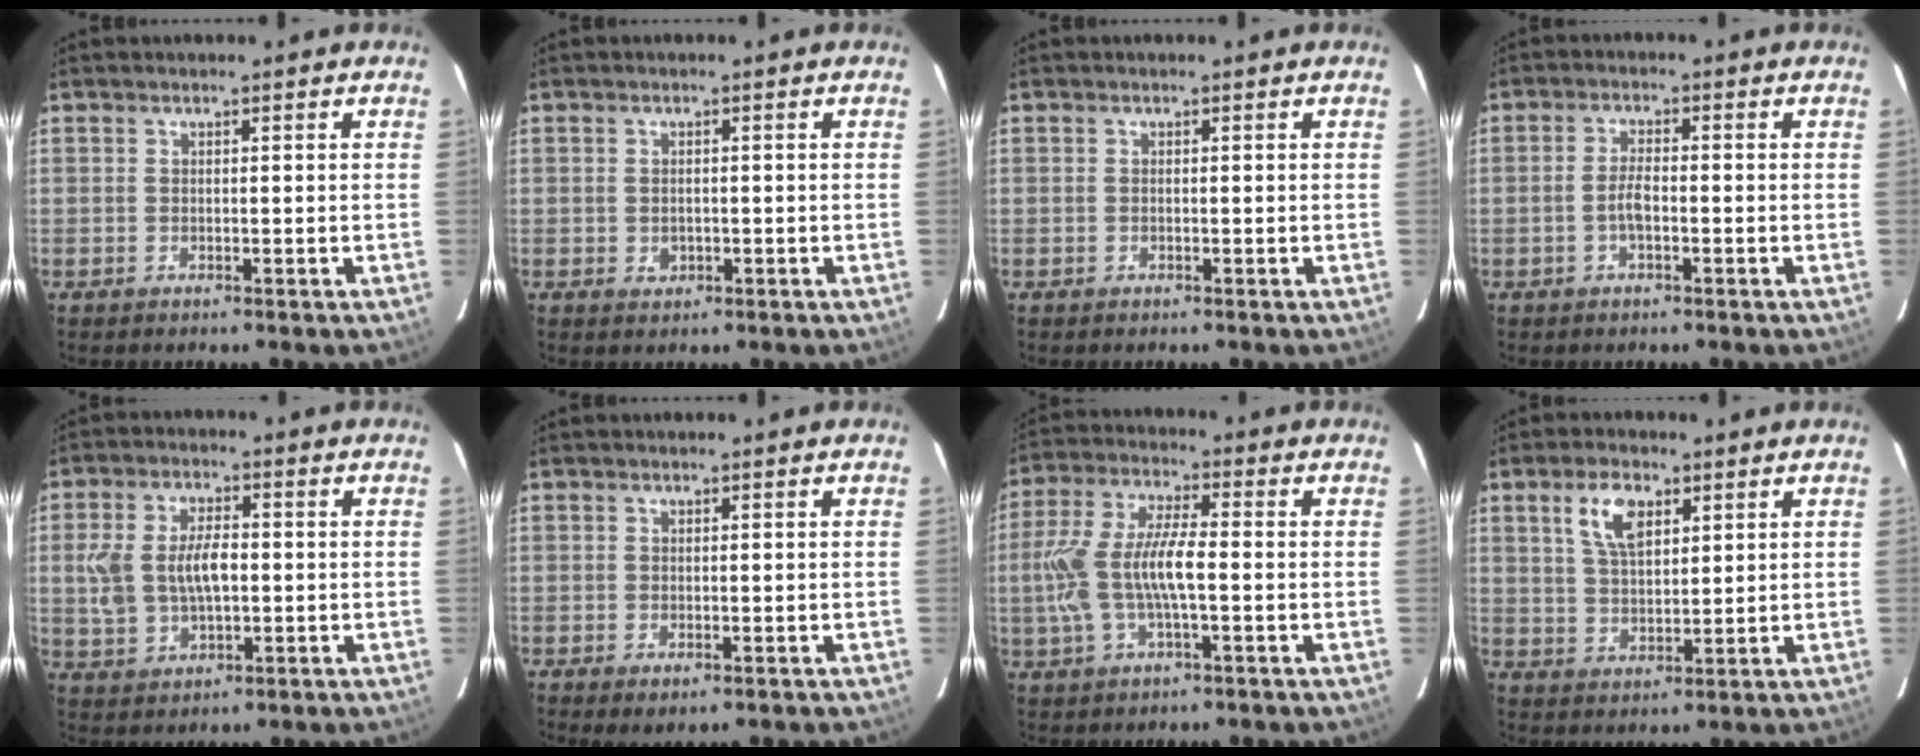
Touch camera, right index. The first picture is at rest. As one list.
[{"total": 1.7, "force": [-0.3, 1.5, 0.8], "torque": [-0.014, 0.002, -0.002]}, {"total": 0.0}, {"total": 3.1, "force": [-1.1, 1.1, 2.8], "torque": [-0.057, 0.004, -0.019]}, {"total": 10.0, "force": [0.0, 5.9, 8.0], "torque": [-0.170, 0.011, 0.007]}, {"total": 0.7, "force": [-0.2, 0.3, 0.6], "torque": [-0.013, -0.002, -0.004]}, {"total": 12.0, "force": [-1.5, 4.0, 11.3], "torque": [-0.241, 0.006, -0.029]}, {"total": 7.4, "force": [3.5, 3.7, 5.4], "torque": [-0.101, 0.012, 0.070]}]